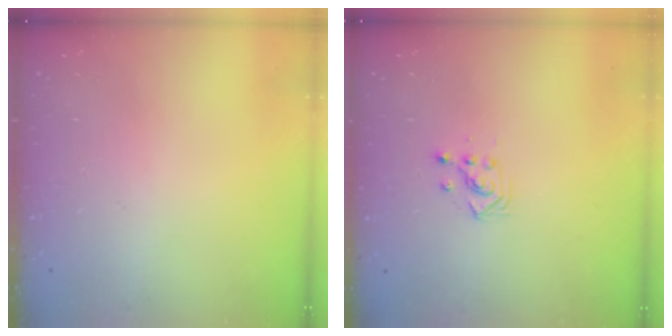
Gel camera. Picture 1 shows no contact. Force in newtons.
{"total": 3.4, "press": 3.4, "slide": 0.2}